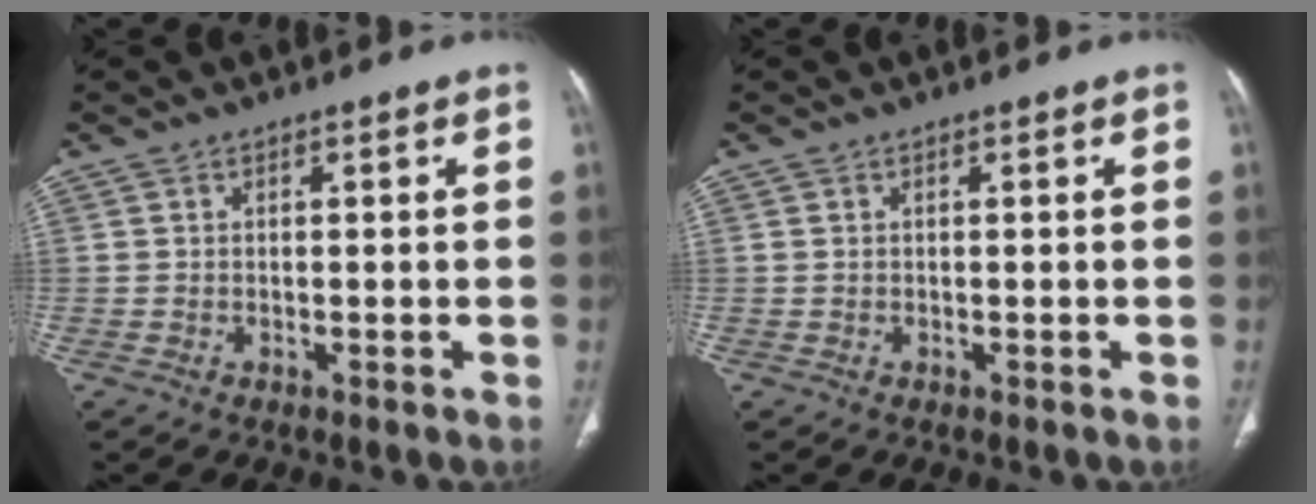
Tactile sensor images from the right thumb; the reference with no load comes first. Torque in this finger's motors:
{"motor_torque": [0.76, 0.87, 0.89, -0.30, 0.05]}